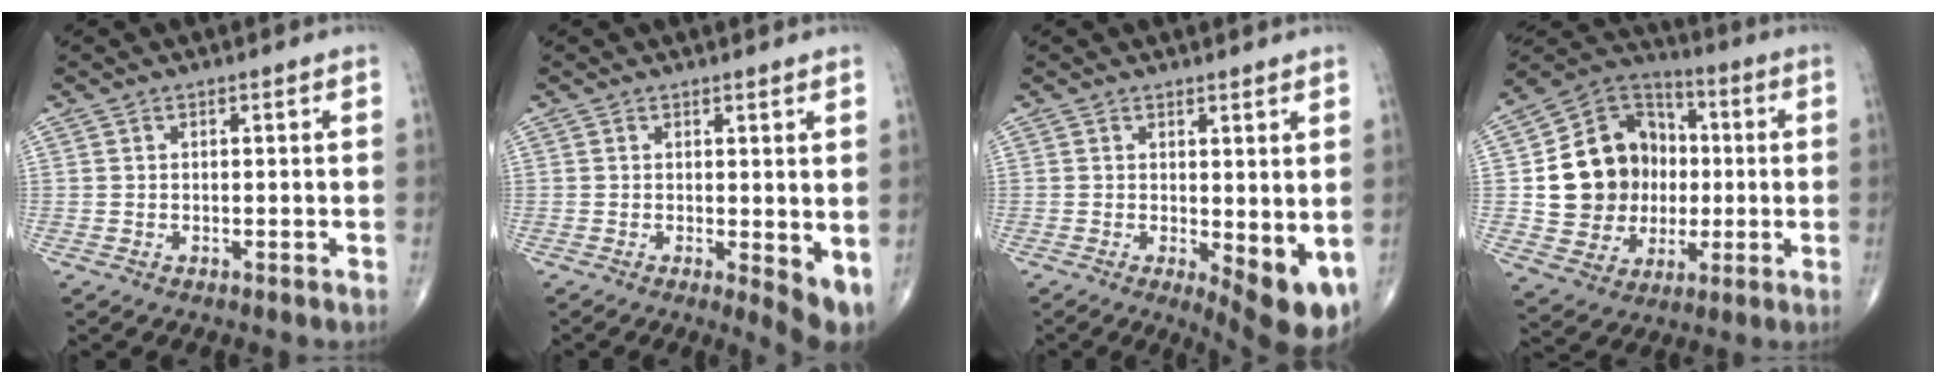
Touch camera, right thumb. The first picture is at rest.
{"total": 5.0, "force": [0.2, 1.7, 4.7], "torque": [-0.060, -0.014, 0.004]}
{"total": 8.3, "force": [-0.7, 3.0, 7.7], "torque": [-0.095, -0.020, -0.002]}
{"total": 18.2, "force": [0.4, 15.7, 9.3], "torque": [-0.110, 0.026, 0.018]}